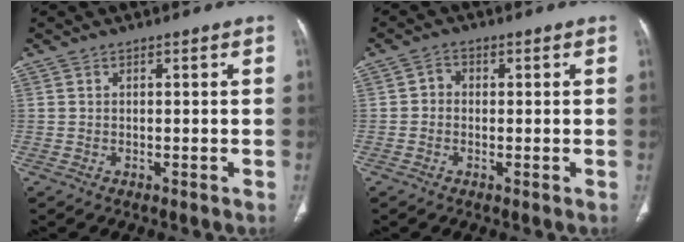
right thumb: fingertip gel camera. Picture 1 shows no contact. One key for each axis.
{"total": 2.0, "fx": -0.1, "fy": 1.7, "fz": 1.0, "tx": -0.006, "ty": 0.008, "tz": -0.010}